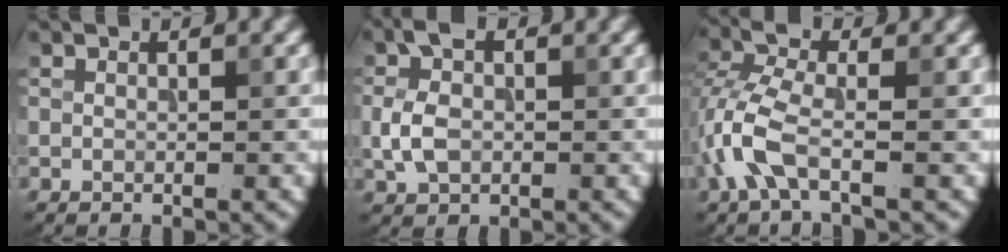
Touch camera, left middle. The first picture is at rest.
{"total": 3.8, "force": [-0.2, 2.6, 2.8], "torque": [-0.061, 0.007, -0.011]}
{"total": 4.8, "force": [-1.8, 1.9, 4.0], "torque": [-0.102, 0.008, -0.046]}